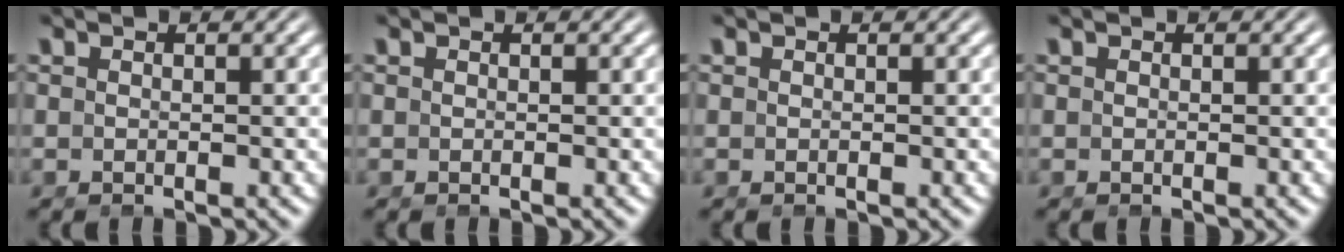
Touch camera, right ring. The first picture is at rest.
{"total": 0.0}
{"total": 0.0}
{"total": 0.0}